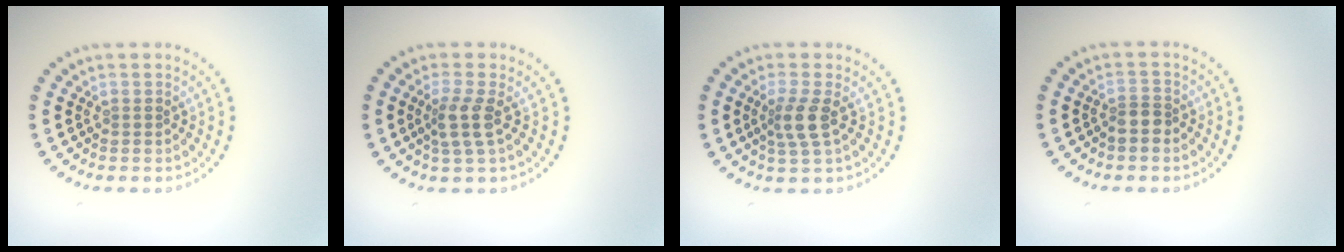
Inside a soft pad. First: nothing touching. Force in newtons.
{"total": 2.5, "press": 2.0, "slide": 1.4}
{"total": 2.6, "press": 2.0, "slide": 1.7}
{"total": 1.7, "press": 1.5, "slide": 0.9}